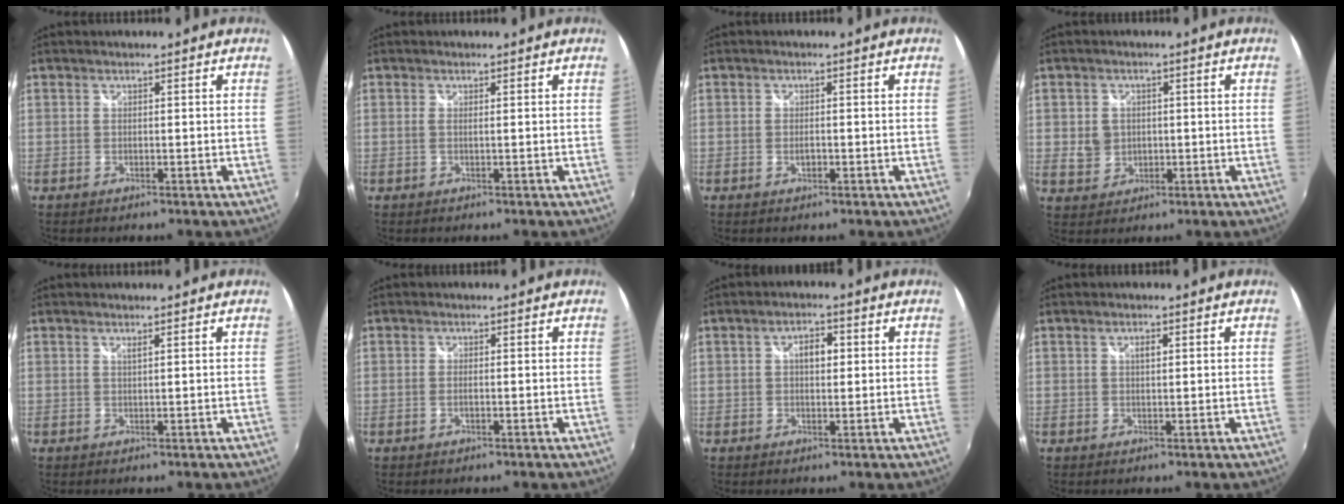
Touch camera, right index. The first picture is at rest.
{"total": 0.9, "force": [-0.1, -0.2, 0.9], "torque": [-0.017, -0.001, -0.003]}
{"total": 1.4, "force": [-0.5, 0.7, 1.1], "torque": [-0.019, -0.001, -0.008]}
{"total": 4.8, "force": [-0.2, 4.4, 2.0], "torque": [-0.039, 0.004, 0.002]}
{"total": 0.7, "force": [0.5, -0.3, 0.4], "torque": [-0.006, 0.001, 0.007]}
{"total": 1.2, "force": [-0.4, 0.4, 1.1], "torque": [-0.024, -0.001, -0.008]}
{"total": 3.4, "force": [0.6, 1.8, 2.8], "torque": [-0.044, 0.009, 0.008]}
{"total": 1.2, "force": [0.5, 0.3, 1.1], "torque": [-0.018, 0.003, 0.007]}